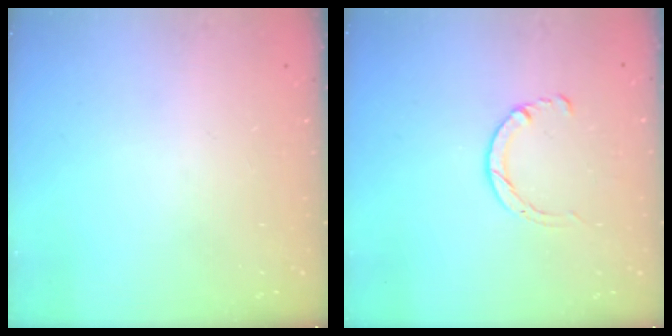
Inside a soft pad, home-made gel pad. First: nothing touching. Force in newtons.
{"total": 2.9, "press": 2.8, "slide": 0.4}